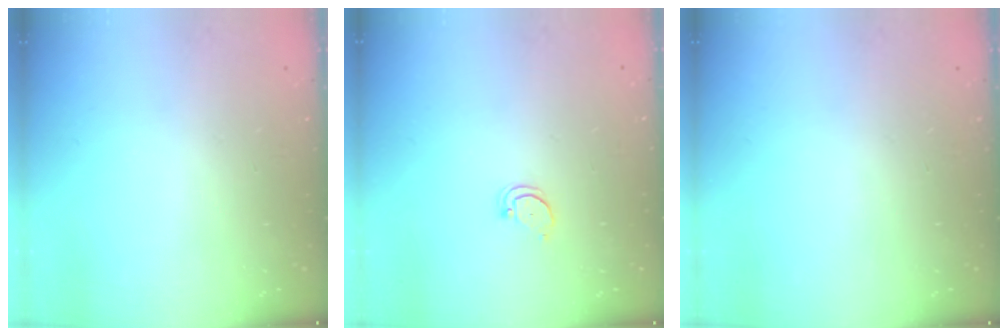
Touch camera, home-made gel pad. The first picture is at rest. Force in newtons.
{"total": 2.5, "press": 2.5, "slide": 0.2}
{"total": 0.0}